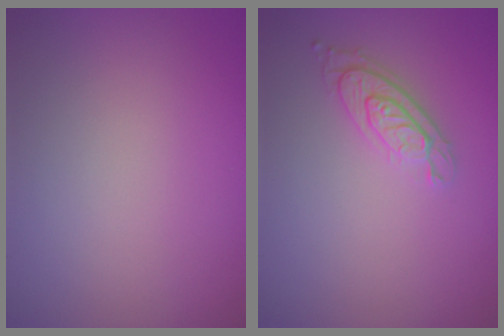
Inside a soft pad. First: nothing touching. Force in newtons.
{"total": 2.4, "press": 1.9, "slide": 1.4}